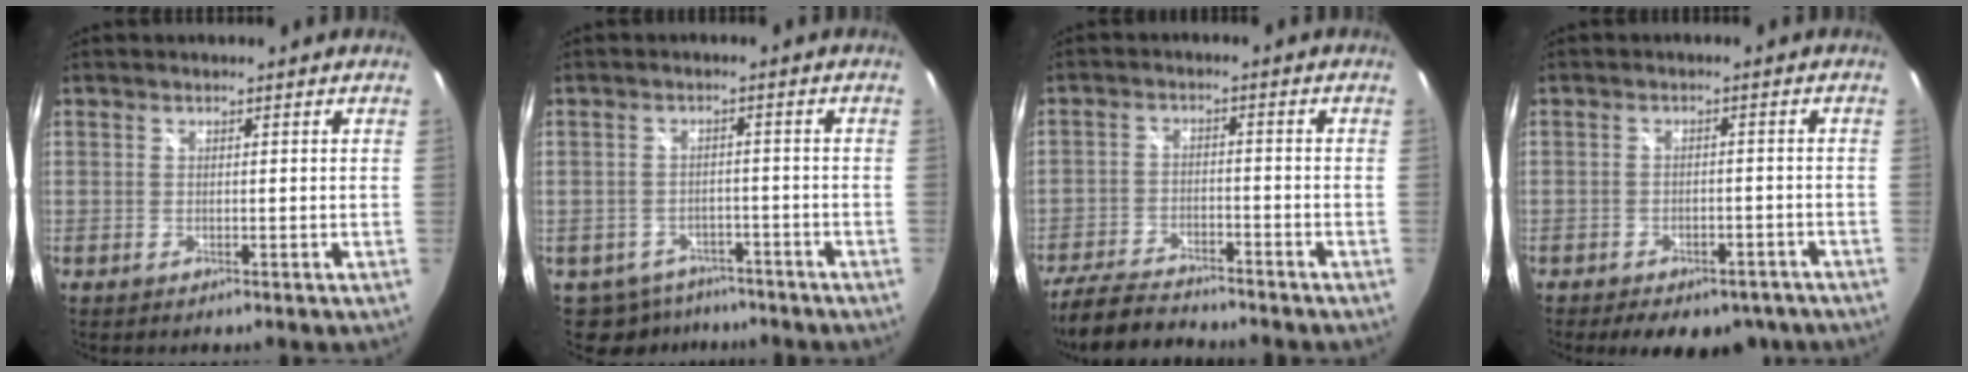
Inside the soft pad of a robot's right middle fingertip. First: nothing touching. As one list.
[{"total": 7.0, "force": [-5.3, 4.3, 1.6], "torque": [-0.040, 0.004, -0.068]}, {"total": 11.6, "force": [-10.2, 2.8, 4.7], "torque": [-0.125, -0.016, -0.174]}, {"total": 11.5, "force": [-8.4, 5.6, 5.4], "torque": [-0.109, -0.005, -0.098]}]